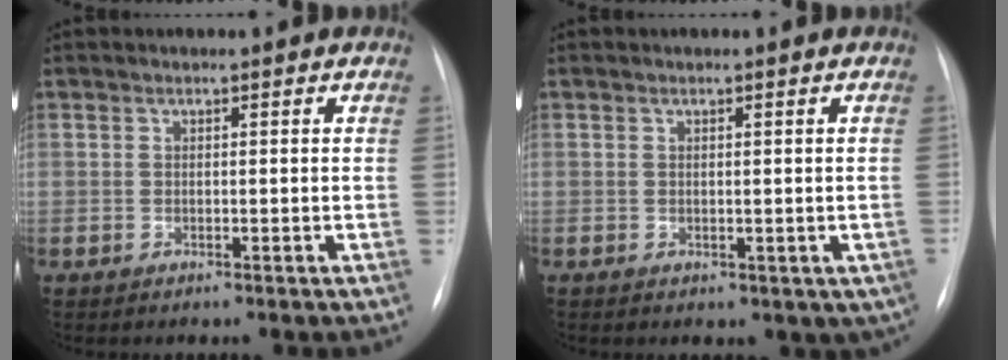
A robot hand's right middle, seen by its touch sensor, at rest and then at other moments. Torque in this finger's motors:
{"motor_torque": [0.69, -0.69, 0.04, 0.01]}